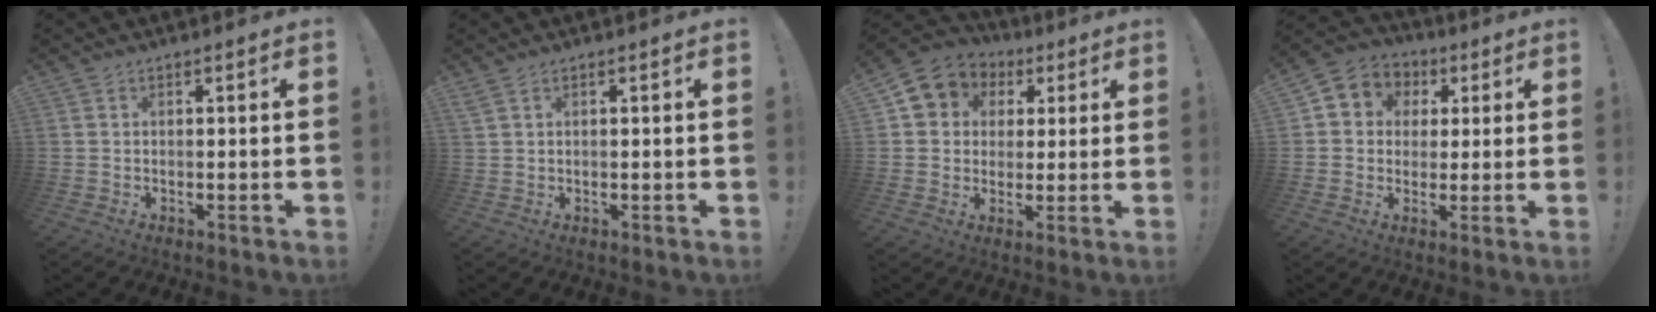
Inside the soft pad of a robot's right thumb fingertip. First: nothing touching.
{"total": 1.5, "force": [1.0, 0.4, 1.1], "torque": [-0.023, 0.002, 0.018]}
{"total": 8.1, "force": [2.6, 7.3, 2.1], "torque": [-0.032, -0.012, 0.055]}
{"total": 6.7, "force": [0.7, 6.4, 1.9], "torque": [-0.015, -0.004, 0.017]}